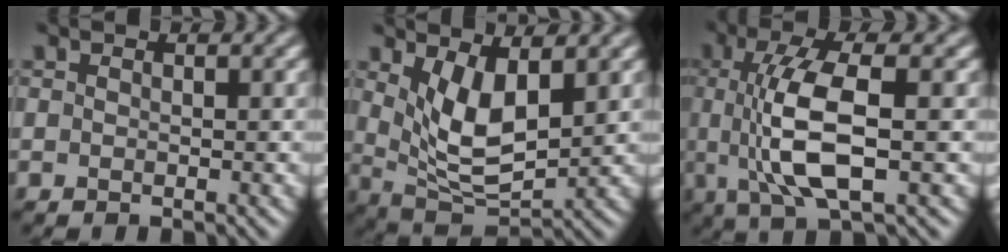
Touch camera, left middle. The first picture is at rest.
{"total": 5.5, "force": [1.8, 2.3, 4.8], "torque": [-0.099, -0.017, 0.040]}
{"total": 7.4, "force": [0.0, 2.2, 7.1], "torque": [-0.141, -0.003, 0.003]}